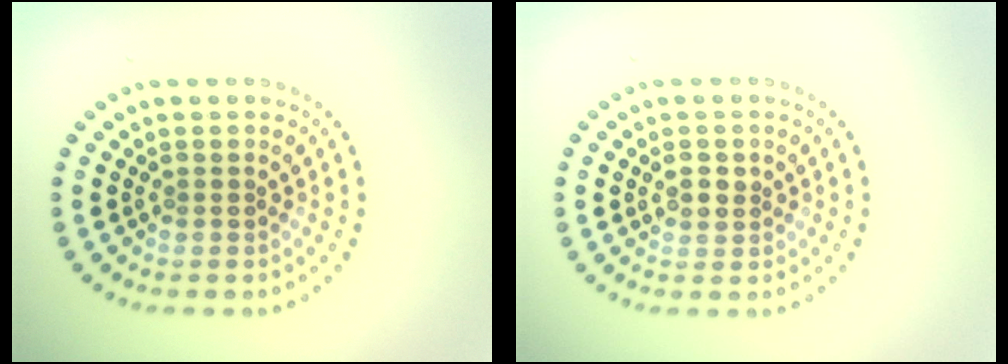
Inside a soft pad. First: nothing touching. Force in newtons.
{"total": 1.5, "press": 1.5, "slide": 0.1}